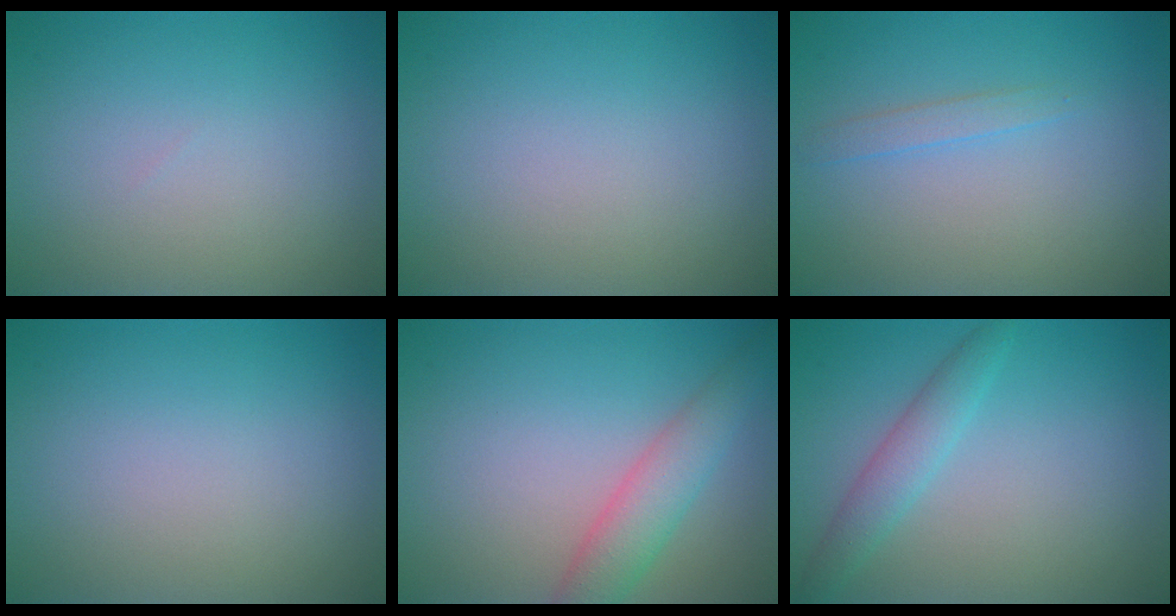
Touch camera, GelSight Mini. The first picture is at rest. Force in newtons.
{"total": 0.0}
{"total": 1.2, "press": 1.2, "slide": 0.1}
{"total": 0.0}
{"total": 3.7, "press": 3.7, "slide": 0.2}
{"total": 2.4, "press": 2.4, "slide": 0.0}